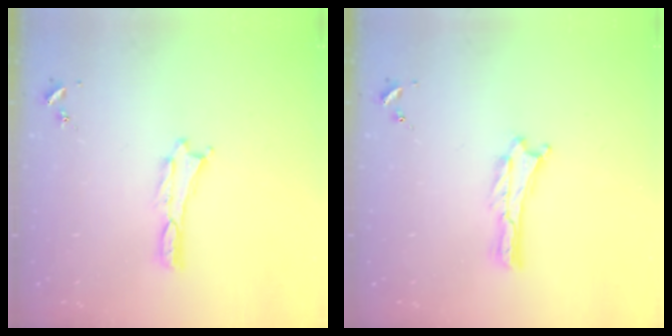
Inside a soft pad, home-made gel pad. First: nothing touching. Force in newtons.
{"total": 0.0}